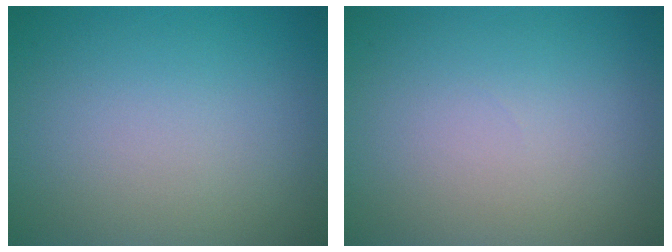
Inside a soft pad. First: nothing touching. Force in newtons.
{"total": 0.0}